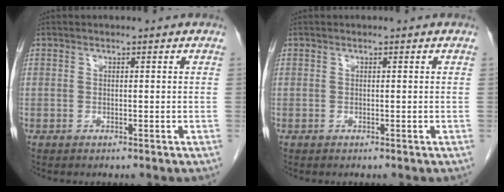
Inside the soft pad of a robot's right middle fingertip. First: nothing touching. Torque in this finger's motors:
{"motor_torque": [0.00, 0.00, 0.00, -0.01]}